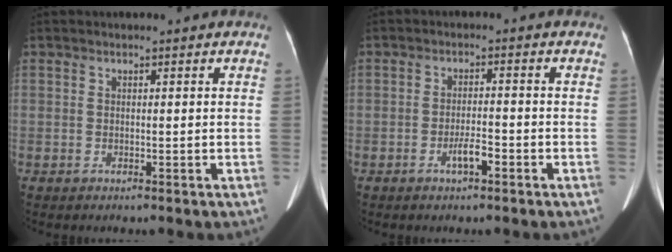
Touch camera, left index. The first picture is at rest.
{"total": 2.9, "force": [-1.8, 0.6, 2.2], "torque": [-0.042, -0.002, -0.031]}